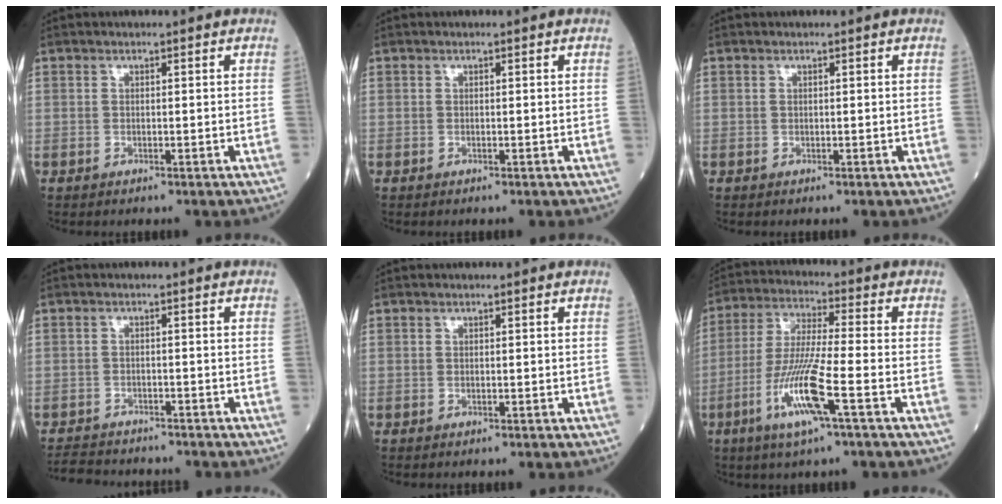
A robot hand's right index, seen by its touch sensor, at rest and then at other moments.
{"total": 0.0}
{"total": 0.0}
{"total": 8.1, "force": [-7.6, 1.6, 2.2], "torque": [-0.034, -0.005, -0.113]}
{"total": 0.0}
{"total": 11.4, "force": [-4.7, -0.1, 10.3], "torque": [-0.209, -0.015, -0.095]}